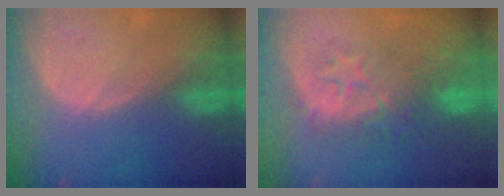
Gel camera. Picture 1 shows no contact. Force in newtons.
{"total": 8.1, "press": 8.1, "slide": 0.8}